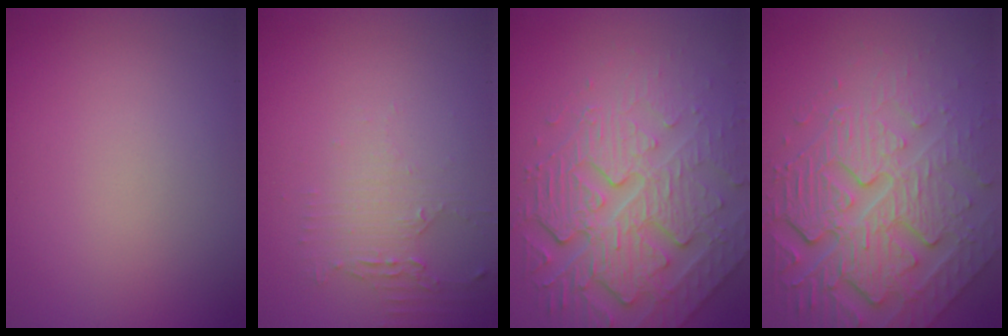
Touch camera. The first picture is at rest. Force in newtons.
{"total": 2.1, "press": 1.6, "slide": 1.4}
{"total": 6.6, "press": 5.4, "slide": 3.9}
{"total": 8.6, "press": 5.8, "slide": 6.3}